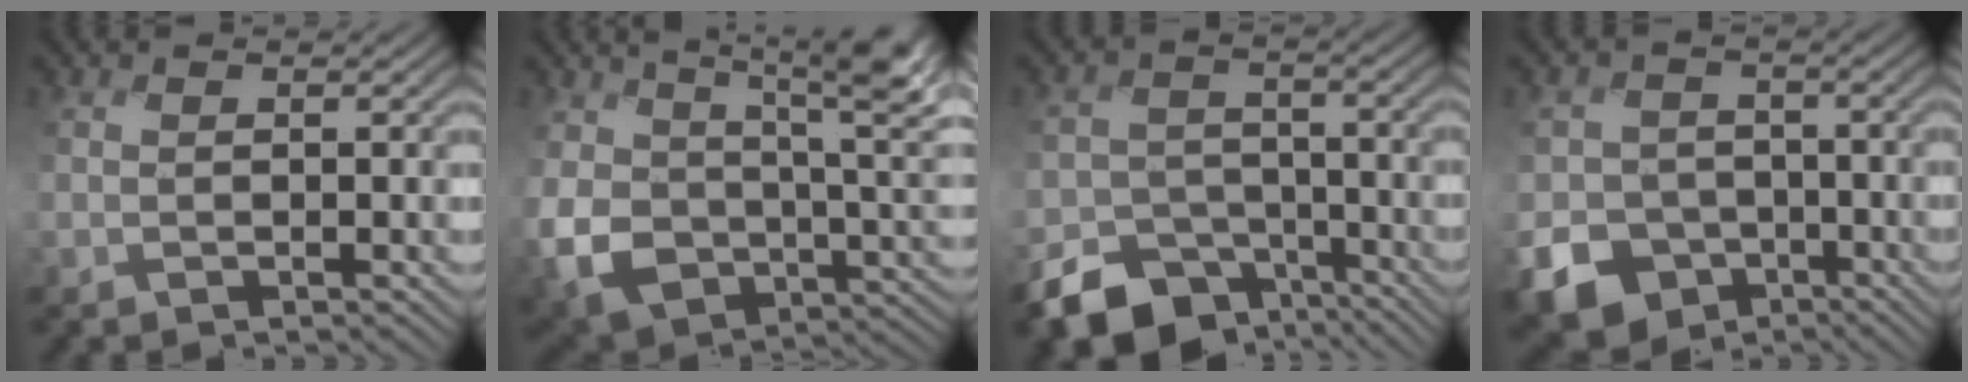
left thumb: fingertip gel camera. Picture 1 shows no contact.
{"total": 15.5, "force": [4.2, 9.7, 11.4], "torque": [-0.236, -0.029, 0.102]}
{"total": 11.7, "force": [-8.6, 7.2, 3.3], "torque": [-0.067, -0.026, -0.138]}
{"total": 12.8, "force": [-7.1, 10.1, 3.0], "torque": [-0.098, -0.053, -0.134]}